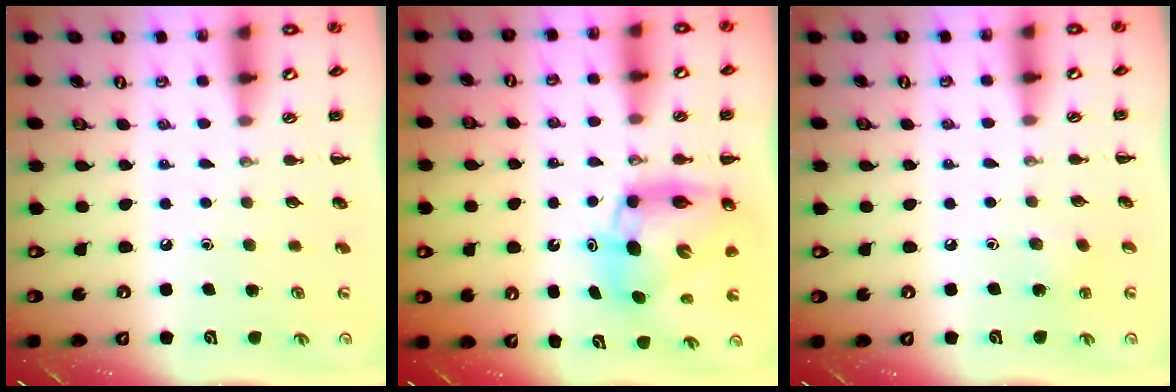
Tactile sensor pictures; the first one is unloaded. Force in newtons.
{"total": 9.5, "press": 9.1, "slide": 2.8}
{"total": 5.7, "press": 5.5, "slide": 1.6}